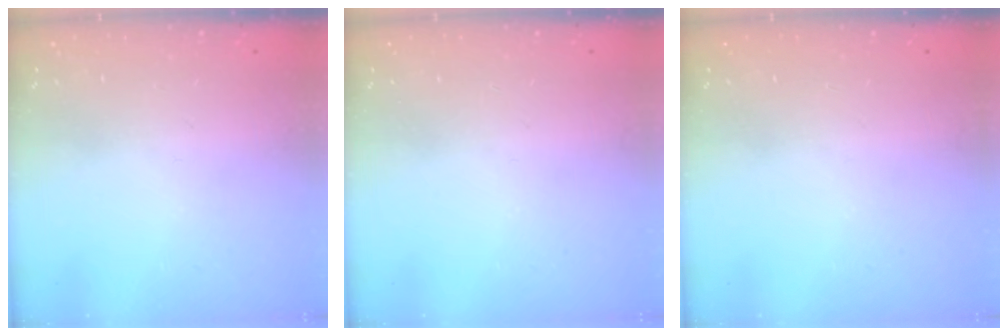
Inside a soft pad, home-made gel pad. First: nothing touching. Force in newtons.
{"total": 0.0}
{"total": 0.0}